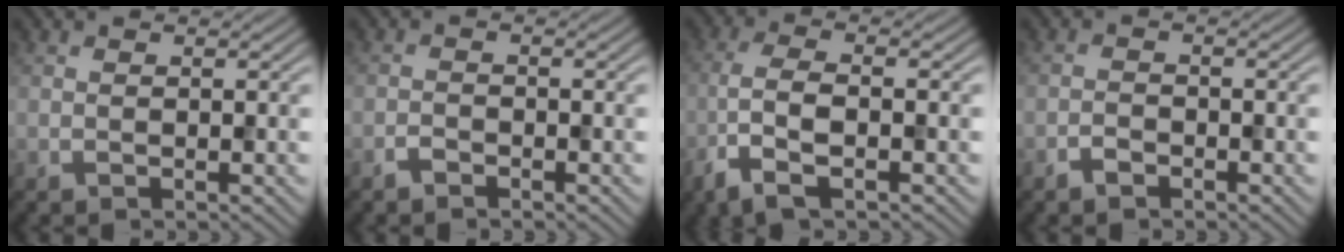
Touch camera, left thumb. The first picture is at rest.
{"total": 1.3, "force": [-1.1, 0.5, 0.5], "torque": [-0.009, 0.001, -0.025]}
{"total": 5.6, "force": [-2.6, 1.9, 4.6], "torque": [-0.108, -0.002, -0.062]}
{"total": 1.6, "force": [-1.2, 0.7, 0.7], "torque": [-0.011, 0.001, -0.027]}